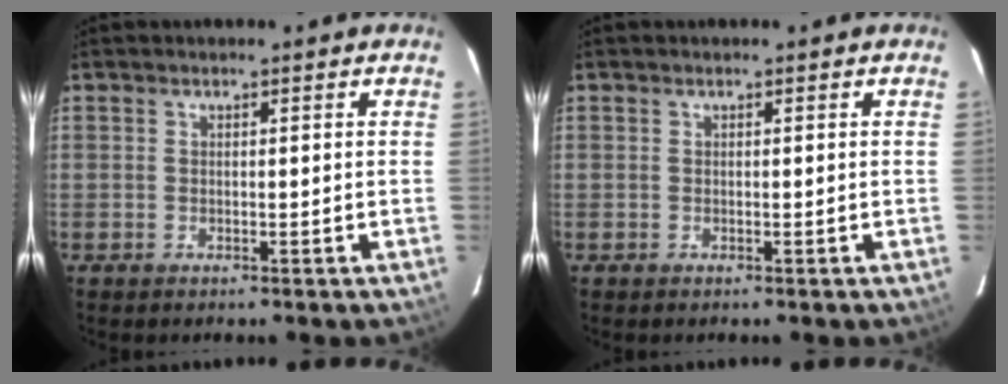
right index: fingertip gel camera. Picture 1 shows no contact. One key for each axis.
{"total": 0.0}